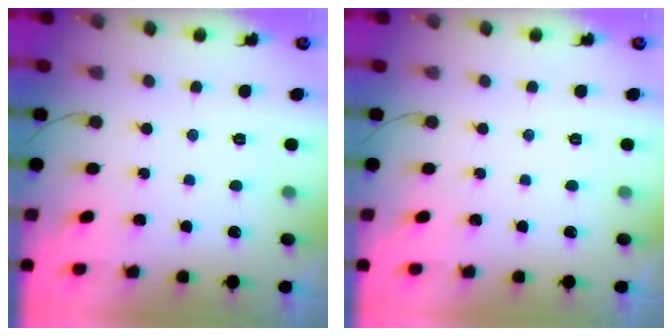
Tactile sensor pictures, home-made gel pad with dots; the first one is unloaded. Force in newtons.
{"total": 0.0}